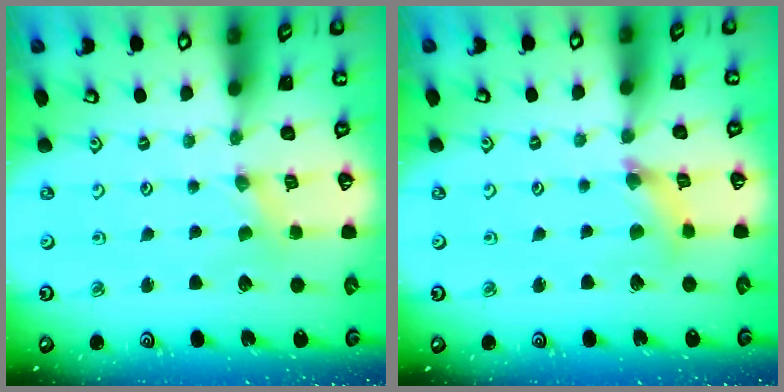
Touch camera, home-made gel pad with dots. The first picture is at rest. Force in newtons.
{"total": 3.9, "press": 3.8, "slide": 0.4}